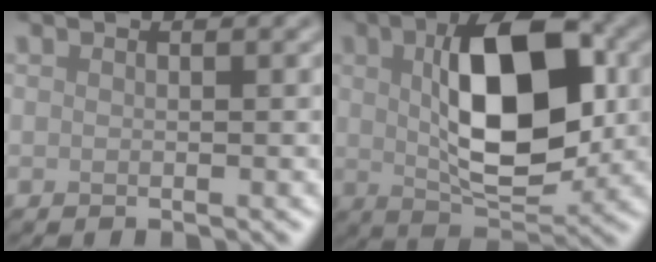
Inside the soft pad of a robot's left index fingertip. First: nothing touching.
{"total": 10.8, "force": [1.2, 5.1, 9.4], "torque": [-0.149, 0.009, 0.020]}